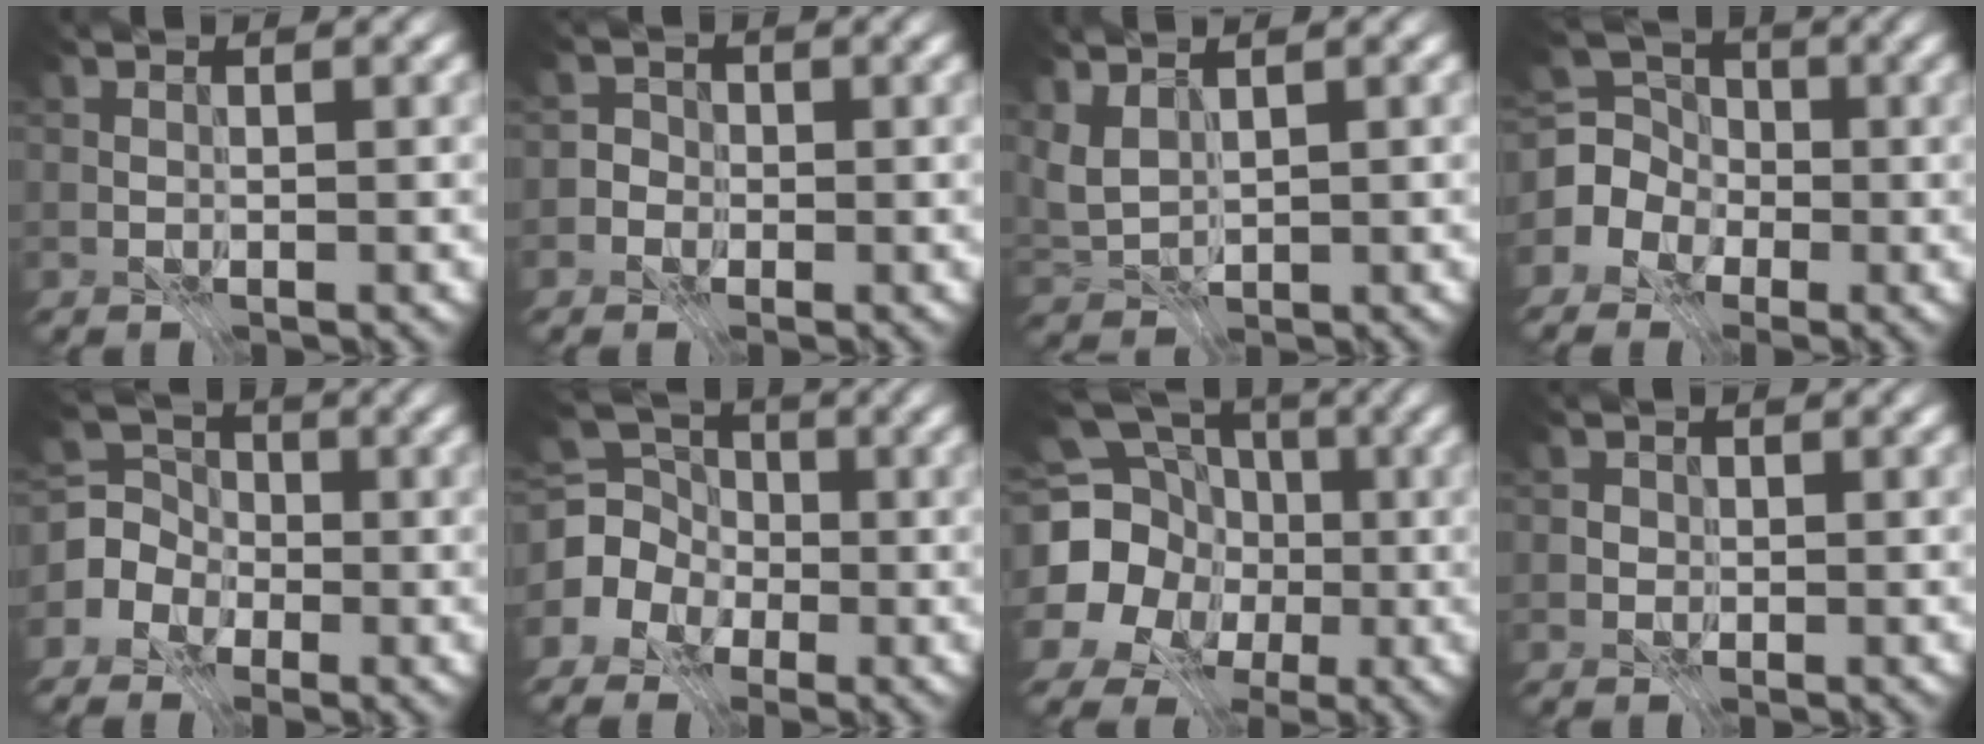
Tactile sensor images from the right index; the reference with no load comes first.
{"total": 2.6, "force": [-0.9, 2.3, 0.5], "torque": [0.021, 0.015, -0.039]}
{"total": 2.5, "force": [1.3, 1.4, 1.6], "torque": [-0.041, 0.001, 0.026]}
{"total": 4.7, "force": [-1.7, 4.1, 1.4], "torque": [-0.022, 0.002, -0.055]}
{"total": 4.2, "force": [-1.9, 3.7, 0.9], "torque": [-0.001, 0.005, -0.061]}
{"total": 5.2, "force": [-1.6, 4.6, 1.9], "torque": [-0.031, -0.002, -0.053]}
{"total": 16.1, "force": [-0.4, 14.6, 6.8], "torque": [-0.170, 0.008, -0.034]}
{"total": 1.0, "force": [-0.4, 0.9, 0.1], "torque": [0.003, -0.001, -0.007]}